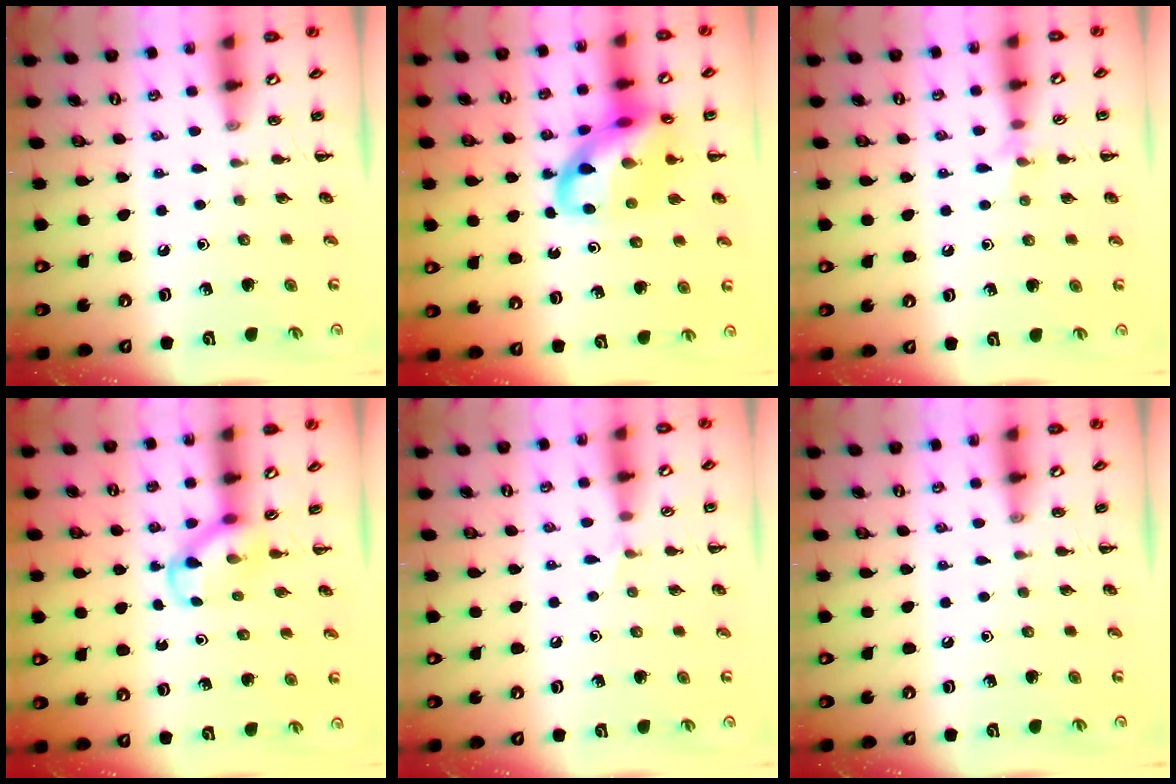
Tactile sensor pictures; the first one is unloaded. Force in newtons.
{"total": 17.3, "press": 17.0, "slide": 3.1}
{"total": 5.3, "press": 5.1, "slide": 1.2}
{"total": 3.6, "press": 3.5, "slide": 0.6}
{"total": 3.4, "press": 3.2, "slide": 1.3}
{"total": 0.0}